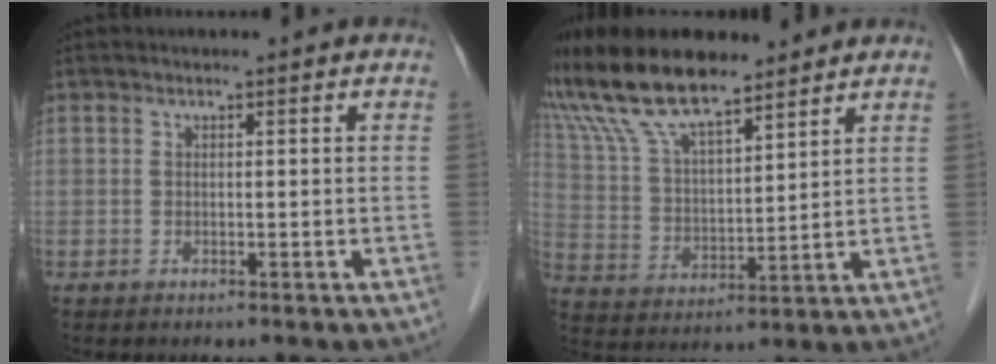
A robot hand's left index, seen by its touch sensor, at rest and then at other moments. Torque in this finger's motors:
{"motor_torque": [1.00, -1.14, 0.57, 0.21]}